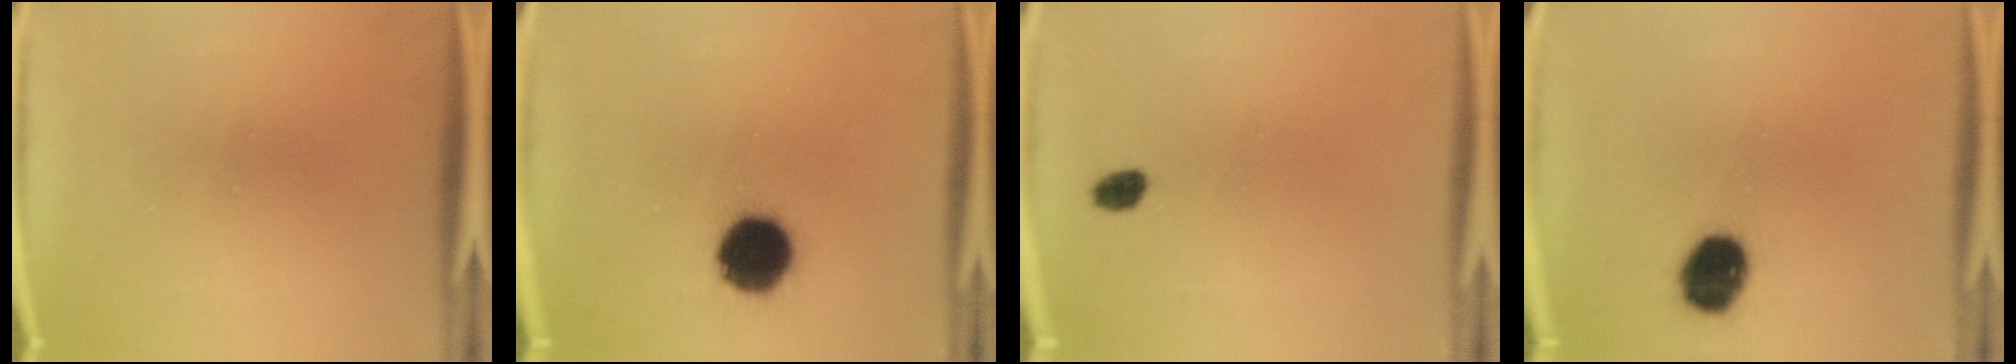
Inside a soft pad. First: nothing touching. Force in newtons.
{"total": 11.5}
{"total": 2.1}
{"total": 10.8}